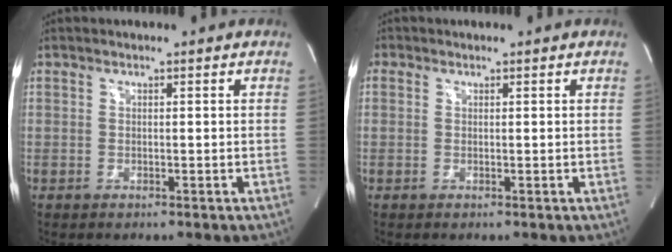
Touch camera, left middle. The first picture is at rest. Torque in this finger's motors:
{"motor_torque": [0.92, -0.88, 0.84, 0.21]}